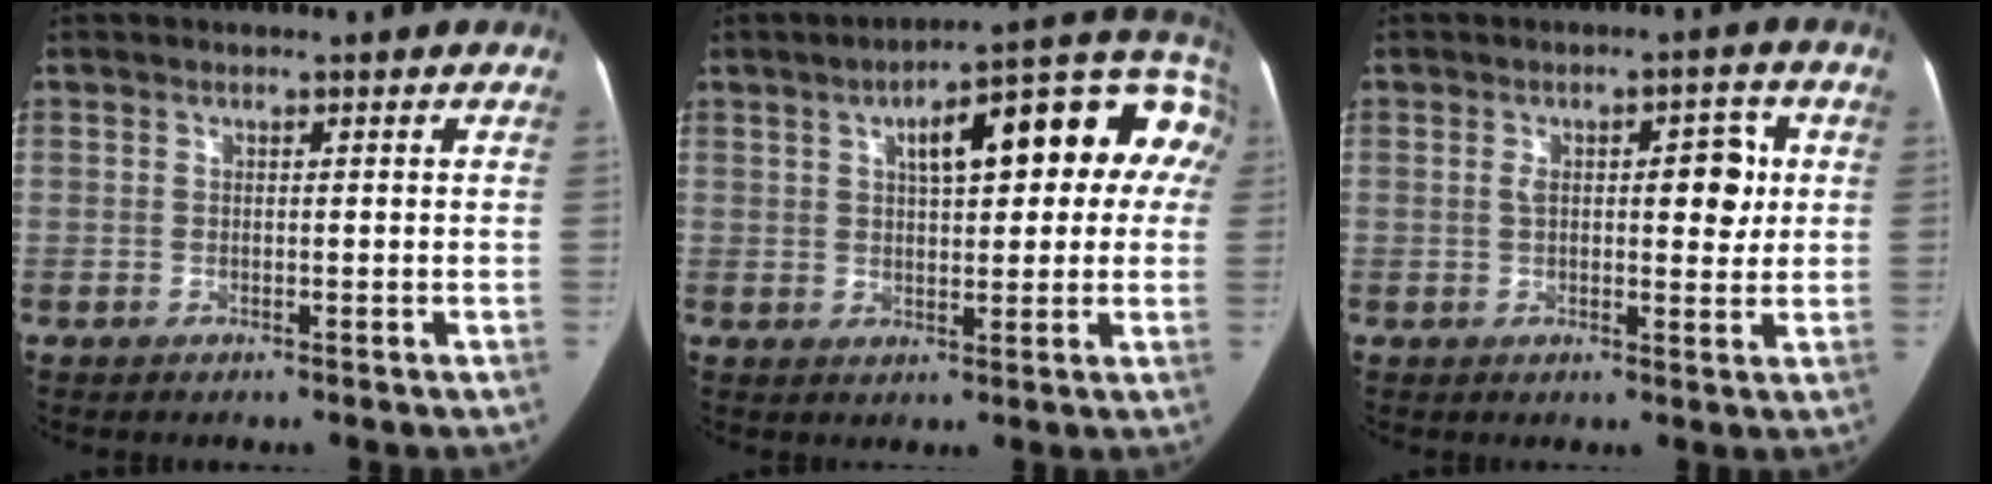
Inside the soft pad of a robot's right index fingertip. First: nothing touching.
{"total": 17.5, "force": [5.5, 5.9, 15.6], "torque": [-0.207, 0.055, 0.067]}
{"total": 7.3, "force": [1.5, 3.0, 6.5], "torque": [-0.089, 0.016, 0.023]}